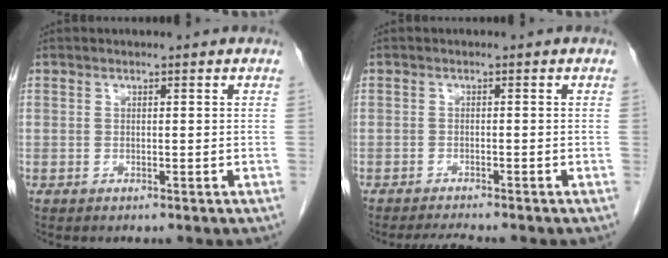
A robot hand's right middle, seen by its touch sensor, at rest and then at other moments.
{"total": 3.0, "force": [-2.8, -0.6, 1.1], "torque": [-0.023, -0.013, -0.048]}